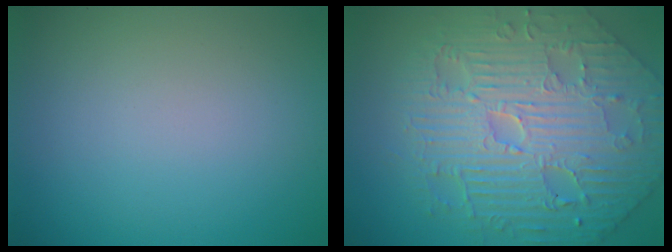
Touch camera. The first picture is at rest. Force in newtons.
{"total": 8.2, "press": 6.6, "slide": 4.8}